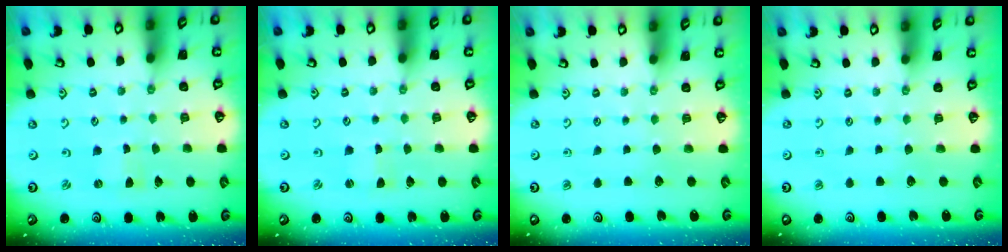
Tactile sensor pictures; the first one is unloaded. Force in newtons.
{"total": 0.0}
{"total": 0.0}
{"total": 0.0}